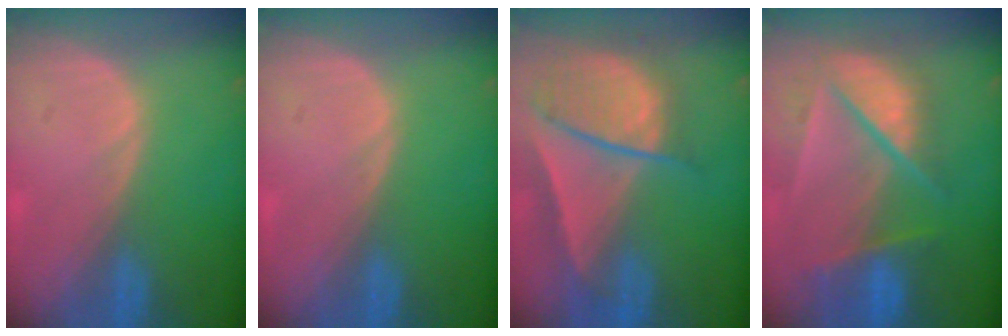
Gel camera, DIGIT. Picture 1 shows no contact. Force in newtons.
{"total": 0.0}
{"total": 9.5, "press": 8.1, "slide": 5.0}
{"total": 9.8, "press": 8.4, "slide": 5.0}